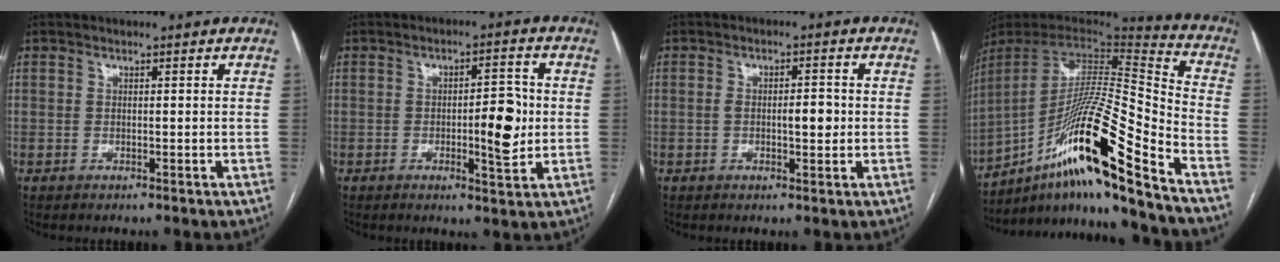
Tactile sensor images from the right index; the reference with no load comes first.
{"total": 6.8, "force": [-0.6, 1.9, 6.6], "torque": [-0.091, 0.003, -0.006]}
{"total": 3.9, "force": [-0.3, 1.4, 3.6], "torque": [-0.061, 0.005, -0.001]}
{"total": 22.8, "force": [-14.2, -0.6, 17.8], "torque": [-0.314, -0.004, -0.259]}